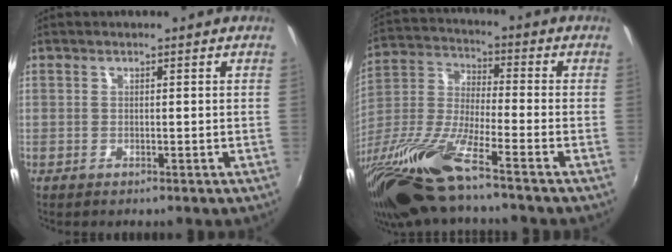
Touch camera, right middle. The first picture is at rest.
{"total": 17.7, "force": [-13.0, 1.3, 12.1], "torque": [-0.254, -0.037, -0.259]}